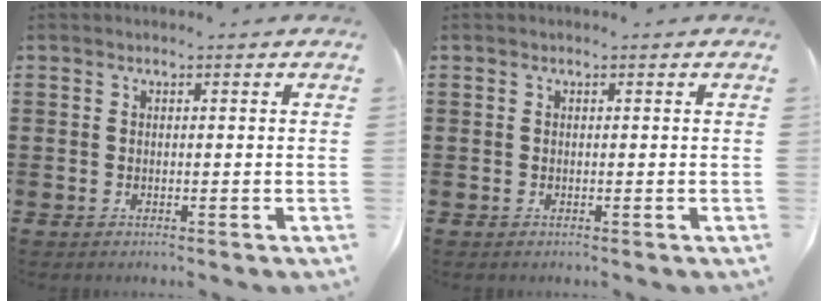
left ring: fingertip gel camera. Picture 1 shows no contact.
{"total": 0.0}